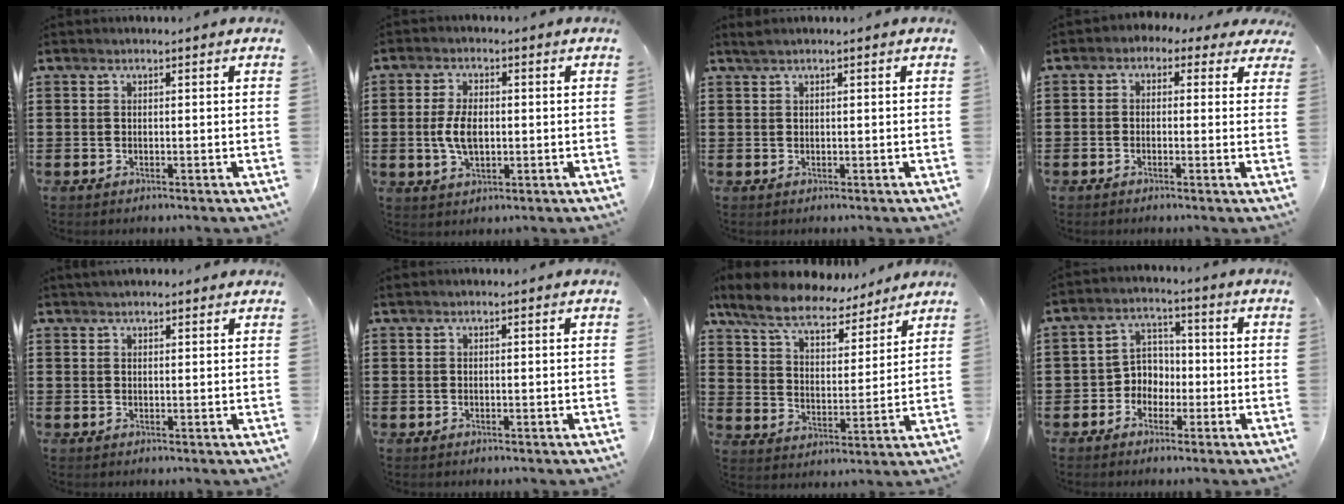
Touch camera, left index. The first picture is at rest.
{"total": 5.5, "force": [0.0, 2.8, 4.7], "torque": [-0.103, 0.002, -0.003]}
{"total": 0.7, "force": [0.5, 0.0, 0.4], "torque": [-0.008, 0.001, 0.009]}
{"total": 1.8, "force": [-0.5, 1.6, 0.7], "torque": [-0.019, 0.012, -0.014]}
{"total": 1.7, "force": [1.5, 0.6, 0.3], "torque": [-0.008, 0.005, 0.030]}
{"total": 0.0}
{"total": 9.0, "force": [8.1, 2.0, 3.6], "torque": [-0.103, -0.037, 0.145]}
{"total": 4.3, "force": [-1.9, 3.7, 1.2], "torque": [-0.036, 0.012, -0.042]}